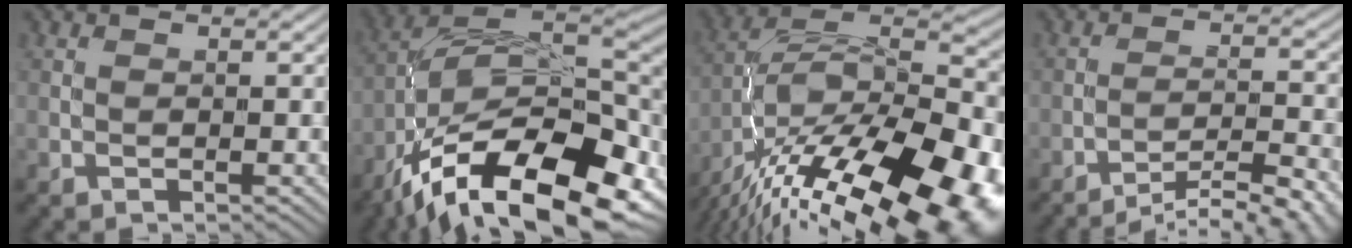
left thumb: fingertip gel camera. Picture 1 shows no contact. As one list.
[{"total": 18.4, "force": [-10.0, 8.5, 13.0], "torque": [-0.252, -0.023, -0.158]}, {"total": 20.6, "force": [-14.0, 7.6, 13.1], "torque": [-0.185, -0.015, -0.207]}, {"total": 10.9, "force": [-9.2, 1.9, 5.6], "torque": [-0.085, 0.003, -0.124]}]